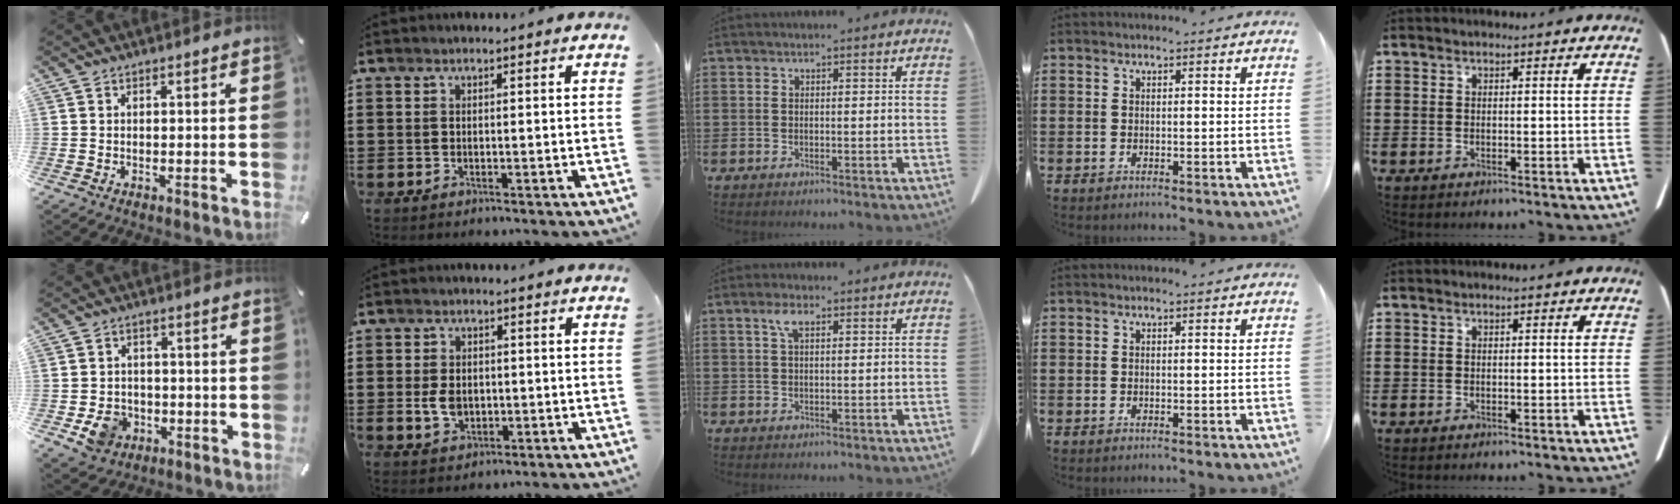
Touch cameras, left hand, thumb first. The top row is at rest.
{"thumb": {"total": 7.4, "force": [-2.3, 6.4, 2.8], "torque": [-0.066, 0.013, -0.040]}, "index": {"total": 3.9, "force": [-0.3, 2.7, 2.8], "torque": [-0.064, 0.004, -0.006]}, "middle": {"total": 3.2, "force": [1.4, 1.0, 2.6], "torque": [-0.059, 0.005, 0.025]}}